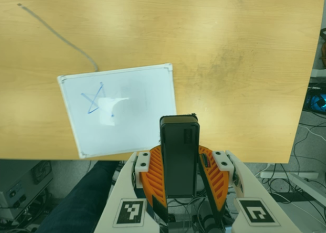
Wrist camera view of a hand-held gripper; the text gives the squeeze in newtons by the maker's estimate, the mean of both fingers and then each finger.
{"total": 6.1, "left": 5.9, "right": 6.3}